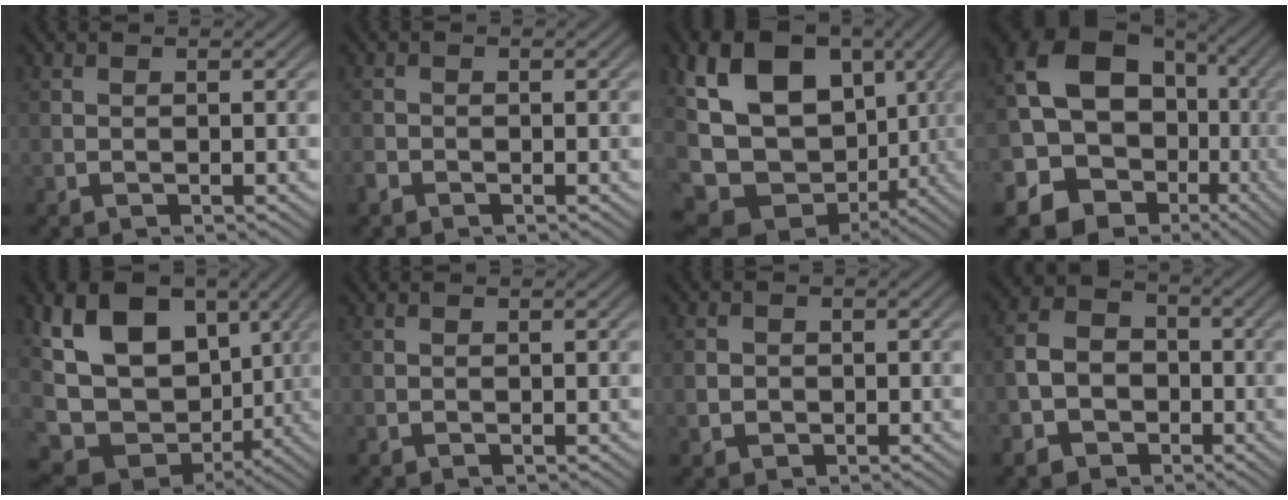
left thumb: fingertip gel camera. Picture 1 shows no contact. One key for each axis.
{"total": 1.0, "fx": -0.9, "fy": 0.4, "fz": 0.3, "tx": -0.006, "ty": 0.000, "tz": -0.020}
{"total": 14.9, "fx": 0.7, "fy": 11.4, "fz": 9.5, "tx": -0.183, "ty": -0.027, "tz": 0.036}
{"total": 18.7, "fx": -2.3, "fy": 16.2, "fz": 8.9, "tx": -0.184, "ty": -0.021, "tz": -0.048}
{"total": 13.6, "fx": 1.6, "fy": 10.0, "fz": 9.1, "tx": -0.179, "ty": -0.032, "tz": 0.053}
{"total": 0.0}
{"total": 1.7, "fx": -0.4, "fy": 1.6, "fz": 0.6, "tx": -0.009, "ty": -0.004, "tz": -0.009}
{"total": 6.3, "fx": -2.6, "fy": 5.0, "fz": 2.9, "tx": -0.074, "ty": -0.004, "tz": -0.061}